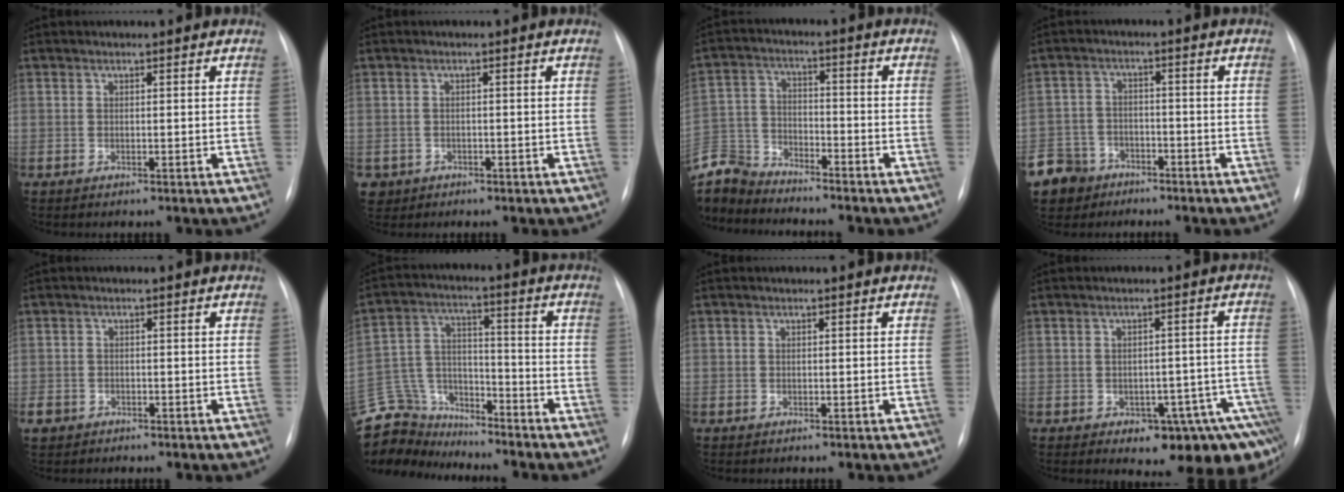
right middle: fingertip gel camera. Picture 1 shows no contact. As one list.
[{"total": 2.9, "force": [-1.3, 2.5, 0.2], "torque": [-0.002, 0.005, -0.019]}, {"total": 11.7, "force": [-11.2, 2.8, 1.8], "torque": [-0.048, 0.013, -0.215]}, {"total": 10.9, "force": [-7.2, 7.8, 2.3], "torque": [-0.080, 0.002, -0.122]}, {"total": 3.2, "force": [-2.2, 2.2, 0.6], "torque": [-0.014, 0.001, -0.036]}, {"total": 14.7, "force": [-13.6, 5.1, 1.9], "torque": [-0.052, 0.041, -0.242]}, {"total": 0.0}, {"total": 12.6, "force": [-7.6, 5.0, 8.6], "torque": [-0.046, 0.028, -0.091]}]